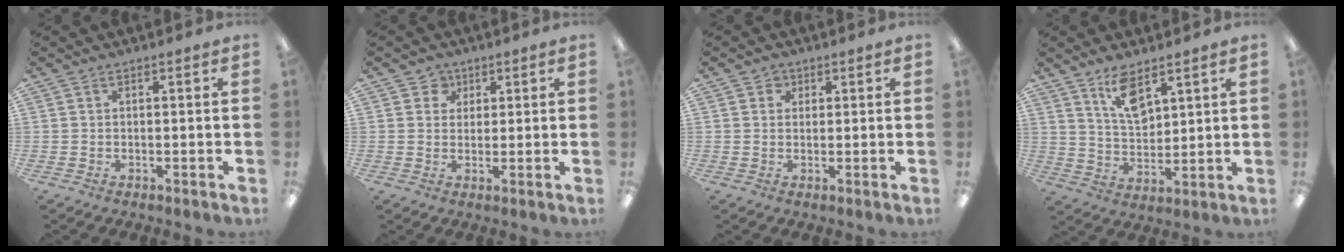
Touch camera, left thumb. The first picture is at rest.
{"total": 3.7, "force": [1.8, 3.3, 0.3], "torque": [-0.003, 0.003, 0.030]}
{"total": 2.1, "force": [1.0, 1.8, 0.4], "torque": [-0.003, 0.001, 0.015]}
{"total": 9.3, "force": [6.3, 4.5, 5.2], "torque": [-0.088, -0.029, 0.111]}